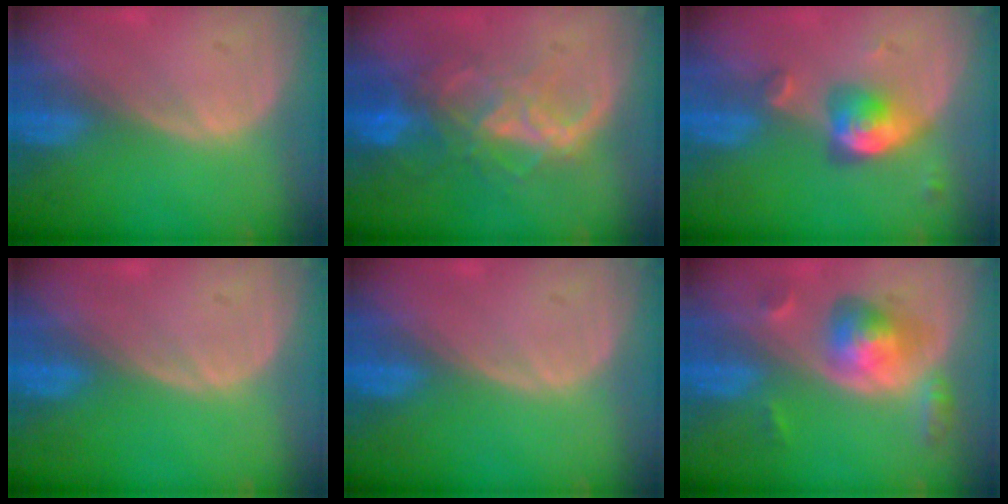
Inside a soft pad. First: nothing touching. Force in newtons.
{"total": 8.9, "press": 7.5, "slide": 4.7}
{"total": 4.9, "press": 4.8, "slide": 1.1}
{"total": 0.0}
{"total": 0.0}
{"total": 5.9, "press": 5.6, "slide": 1.8}